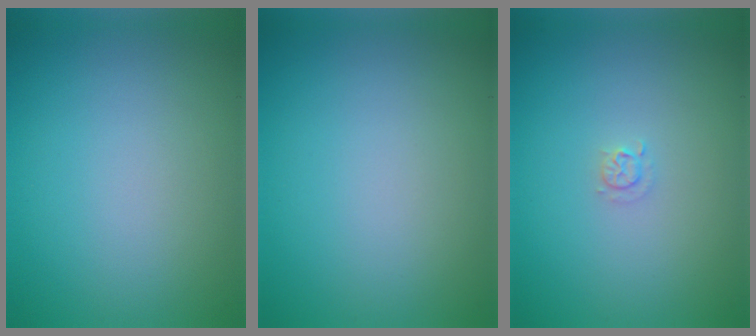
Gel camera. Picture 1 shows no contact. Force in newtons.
{"total": 0.0}
{"total": 0.9, "press": 0.9, "slide": 0.1}